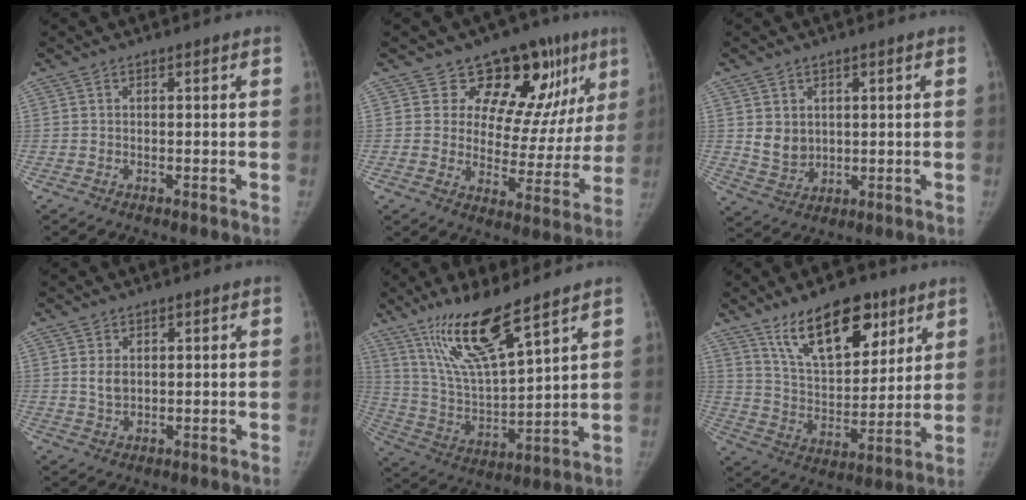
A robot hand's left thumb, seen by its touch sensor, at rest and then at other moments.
{"total": 16.3, "force": [9.9, 9.2, 9.0], "torque": [-0.042, -0.046, 0.131]}
{"total": 5.4, "force": [1.4, 4.6, 2.5], "torque": [-0.026, -0.017, 0.041]}
{"total": 3.0, "force": [0.8, 2.2, 1.9], "torque": [-0.023, -0.009, 0.022]}
{"total": 16.3, "force": [11.2, 3.1, 11.5], "torque": [-0.204, -0.061, 0.227]}
{"total": 17.8, "force": [10.9, 8.6, 11.0], "torque": [-0.129, -0.057, 0.195]}